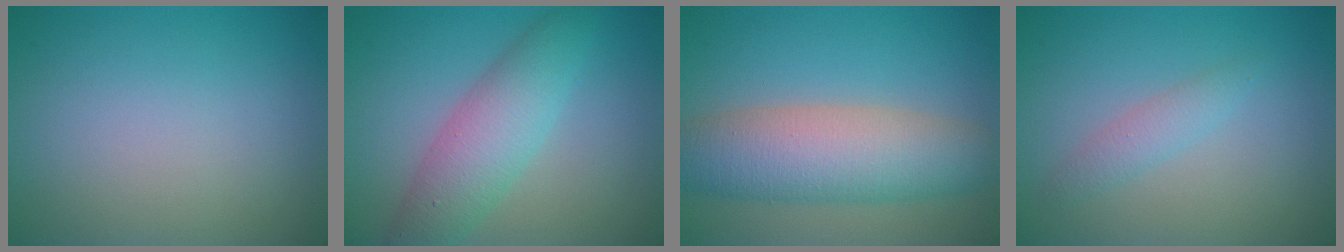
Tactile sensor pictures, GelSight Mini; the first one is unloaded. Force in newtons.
{"total": 5.3, "press": 5.3, "slide": 0.0}
{"total": 7.7, "press": 7.7, "slide": 0.2}
{"total": 1.6, "press": 1.6, "slide": 0.0}